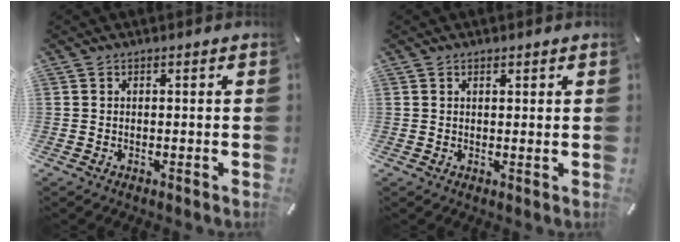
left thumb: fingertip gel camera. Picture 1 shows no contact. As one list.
[{"total": 0.7, "force": [0.5, 0.3, 0.4], "torque": [-0.009, -0.001, 0.009]}]